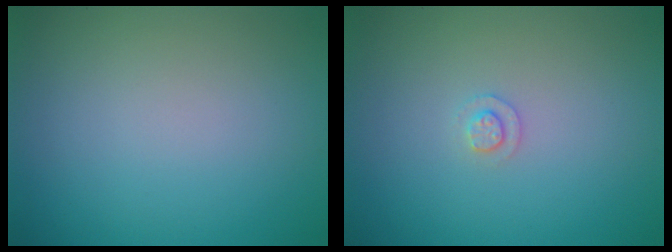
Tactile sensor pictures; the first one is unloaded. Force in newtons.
{"total": 1.0, "press": 1.0, "slide": 0.2}